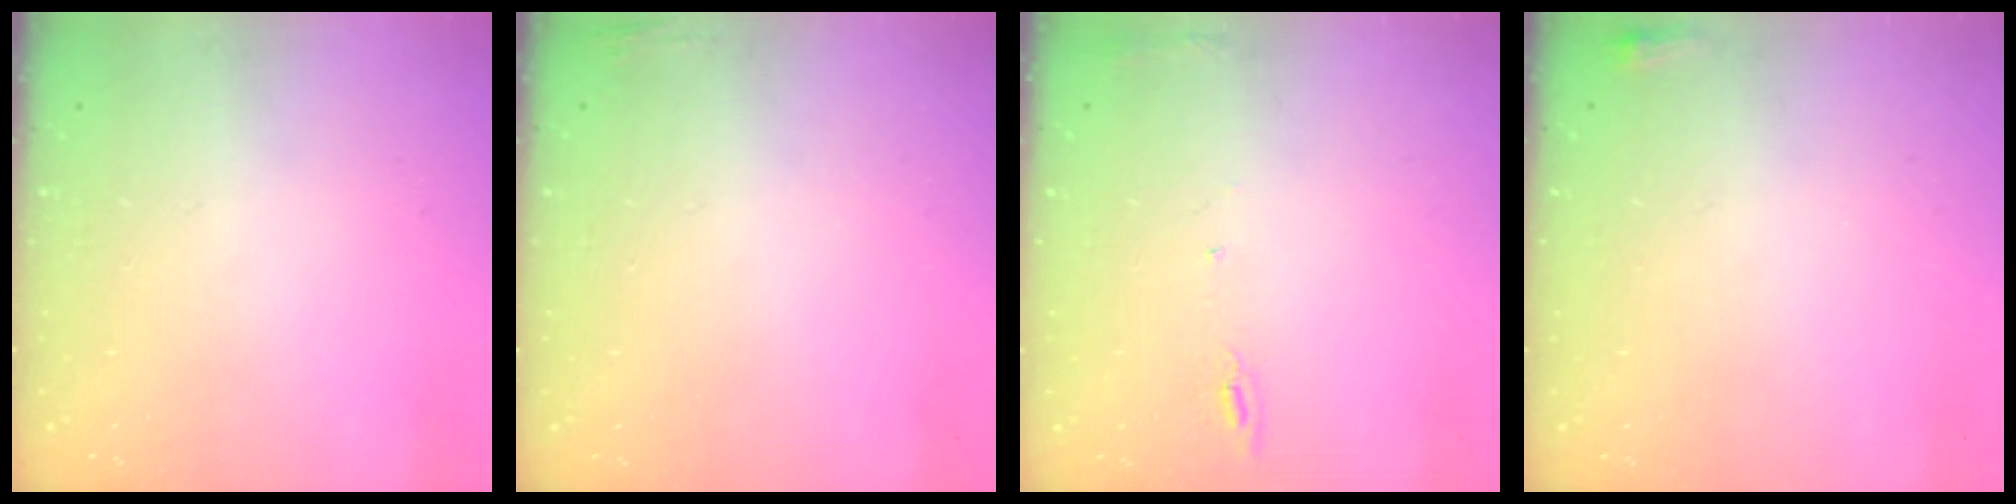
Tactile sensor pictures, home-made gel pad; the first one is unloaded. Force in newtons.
{"total": 3.8, "press": 3.7, "slide": 1.0}
{"total": 4.9, "press": 4.8, "slide": 0.7}
{"total": 2.9, "press": 2.6, "slide": 1.1}